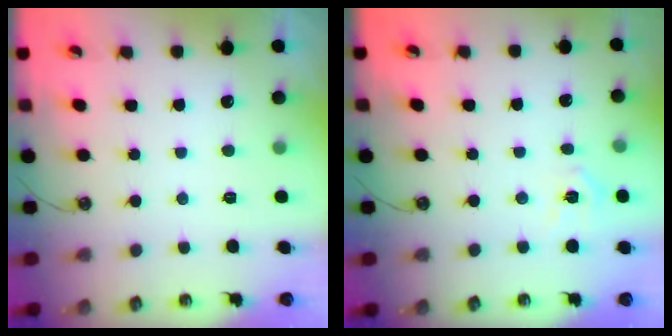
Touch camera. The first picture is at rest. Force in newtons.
{"total": 5.0, "press": 4.9, "slide": 0.5}